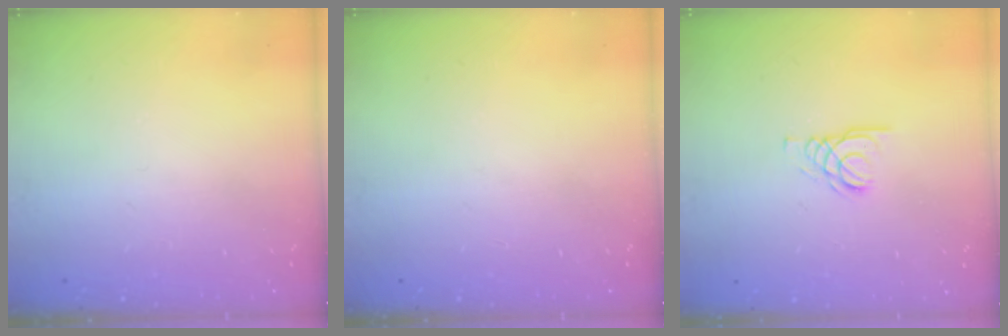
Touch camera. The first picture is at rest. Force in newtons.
{"total": 0.0}
{"total": 2.1, "press": 2.1, "slide": 0.2}